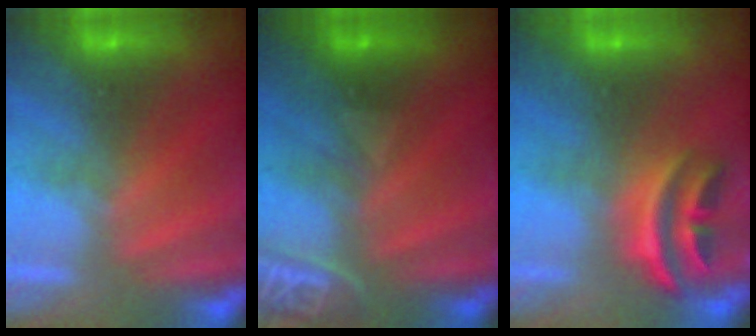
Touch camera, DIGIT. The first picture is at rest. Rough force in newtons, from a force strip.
{"total": 2.4}
{"total": 2.9}